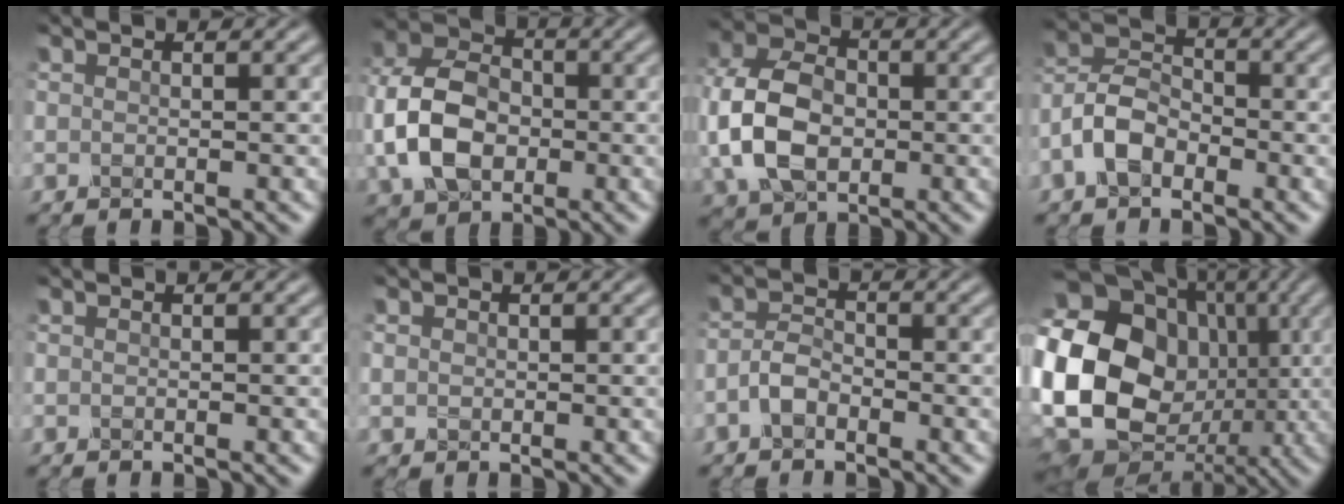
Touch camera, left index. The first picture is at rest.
{"total": 8.1, "force": [-1.2, 5.9, 5.5], "torque": [-0.127, 0.009, -0.034]}
{"total": 8.6, "force": [-0.7, 6.1, 6.1], "torque": [-0.147, 0.011, -0.023]}
{"total": 4.3, "force": [-2.2, 2.6, 2.7], "torque": [-0.058, 0.012, -0.051]}
{"total": 0.0}
{"total": 2.1, "force": [0.8, 1.8, 0.7], "torque": [0.003, 0.021, -0.008]}
{"total": 1.9, "force": [-1.2, 0.9, 1.2], "torque": [-0.027, 0.011, -0.030]}
{"total": 21.6, "force": [0.5, 18.0, 11.9], "torque": [-0.263, -0.009, -0.033]}